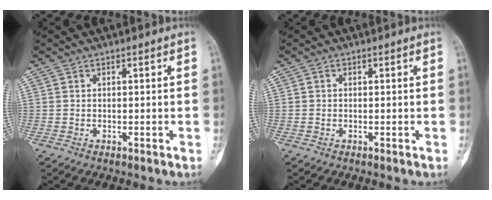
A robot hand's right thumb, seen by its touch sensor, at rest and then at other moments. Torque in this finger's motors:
{"motor_torque": [-0.23, -0.02, 0.12, 0.31, -0.03]}